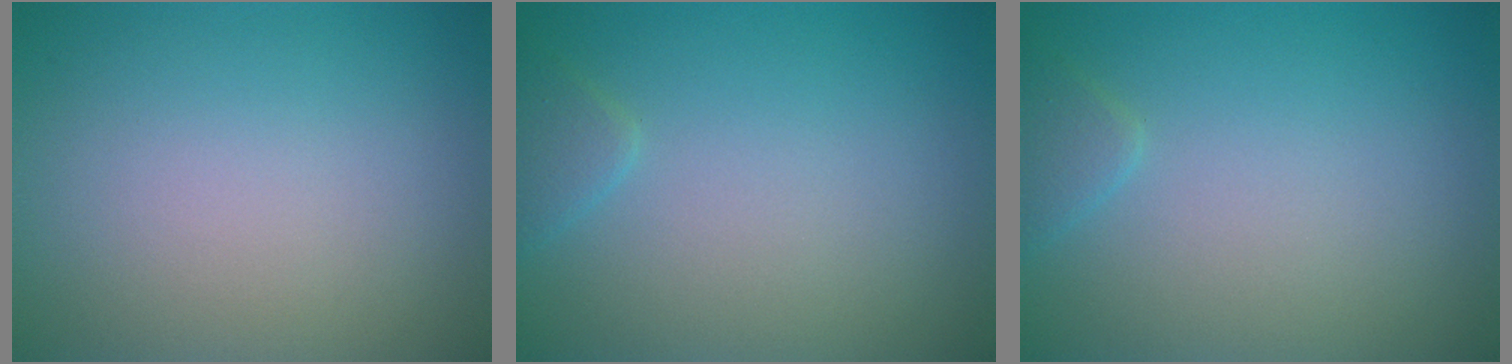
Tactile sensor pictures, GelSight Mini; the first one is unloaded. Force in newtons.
{"total": 1.3, "press": 1.3, "slide": 0.0}
{"total": 1.3, "press": 1.3, "slide": 0.0}